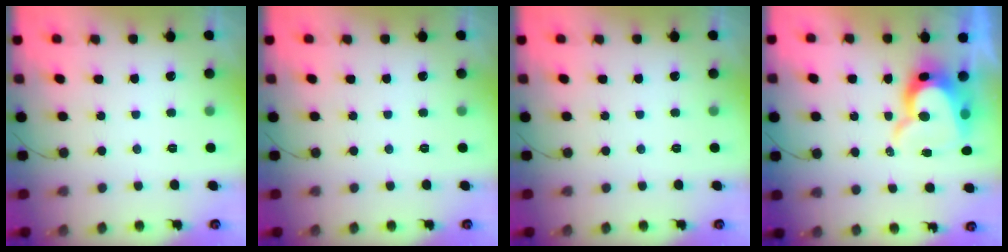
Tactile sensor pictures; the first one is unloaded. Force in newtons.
{"total": 0.0}
{"total": 0.0}
{"total": 13.4, "press": 13.4, "slide": 1.1}